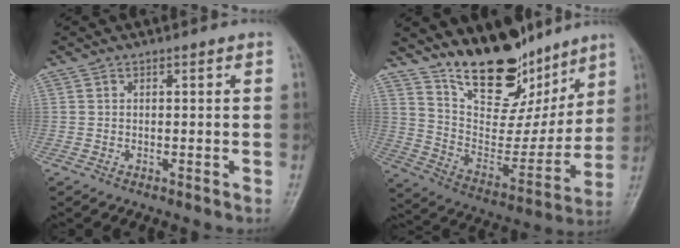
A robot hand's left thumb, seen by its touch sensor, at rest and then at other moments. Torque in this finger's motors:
{"motor_torque": [0.64, 0.28, 1.43, -1.34, 0.07]}